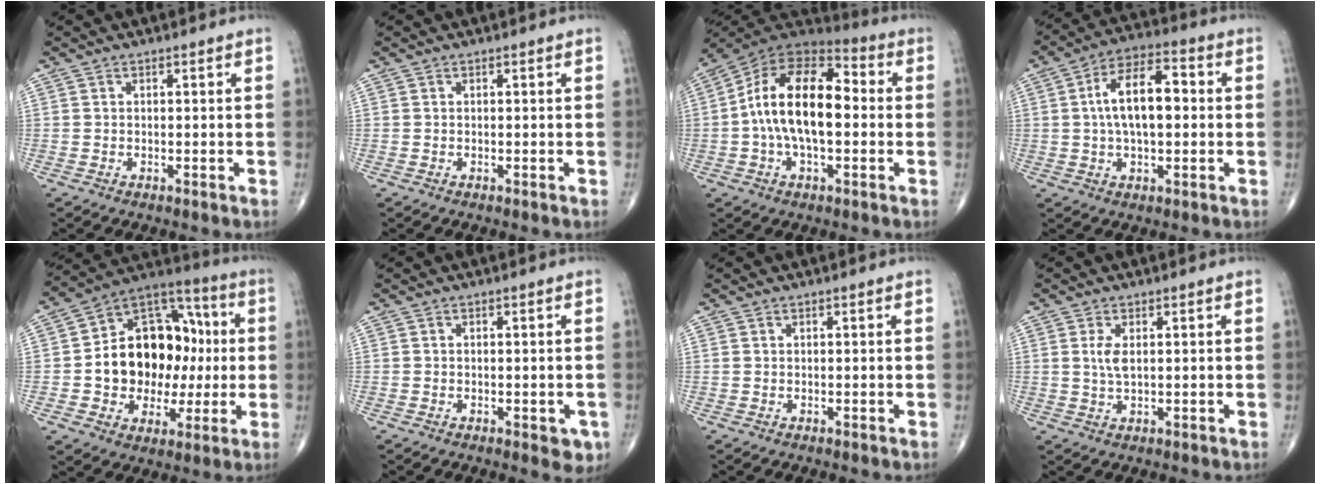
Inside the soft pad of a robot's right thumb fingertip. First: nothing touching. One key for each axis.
{"total": 0.0}
{"total": 18.3, "fx": -0.1, "fy": 9.6, "fz": 15.6, "tx": -0.258, "ty": 0.039, "tz": -0.014}
{"total": 12.6, "fx": 1.0, "fy": 6.2, "fz": 11.0, "tx": -0.180, "ty": 0.025, "tz": 0.009}
{"total": 21.2, "fx": -0.1, "fy": 15.5, "fz": 14.5, "tx": -0.168, "ty": 0.040, "tz": 0.006}
{"total": 3.3, "fx": -1.3, "fy": 1.5, "fz": 2.6, "tx": -0.011, "ty": -0.001, "tz": -0.014}
{"total": 0.0}
{"total": 3.1, "fx": 0.7, "fy": 1.2, "fz": 2.7, "tx": -0.059, "ty": -0.001, "tz": 0.018}